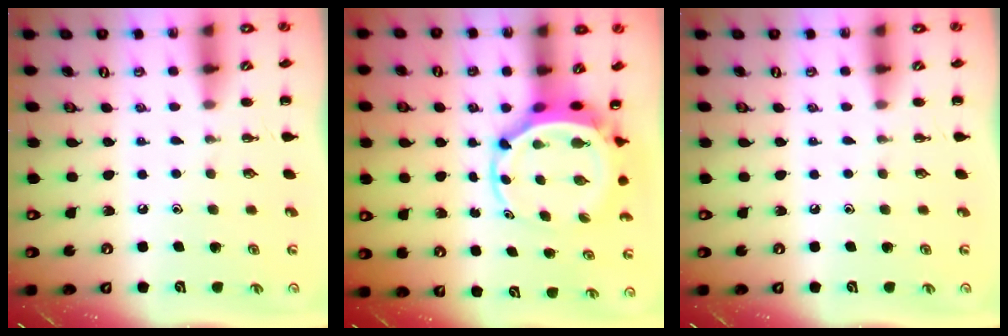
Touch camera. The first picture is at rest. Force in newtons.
{"total": 4.6, "press": 4.4, "slide": 1.4}
{"total": 0.0}